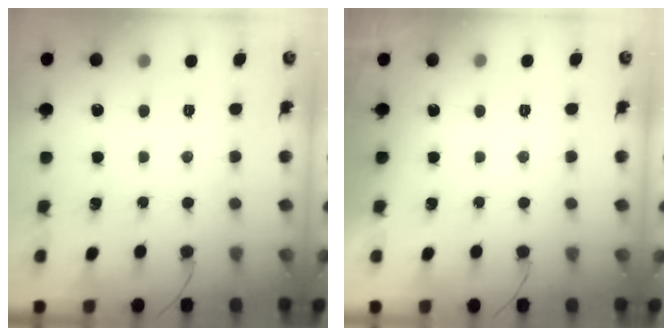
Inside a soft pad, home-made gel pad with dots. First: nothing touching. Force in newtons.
{"total": 0.0}